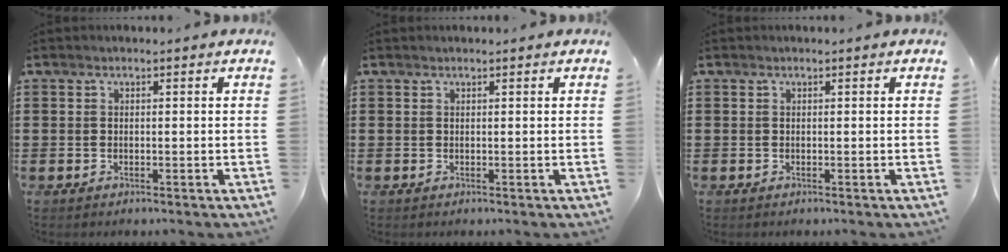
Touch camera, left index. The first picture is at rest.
{"total": 0.0}
{"total": 0.0}